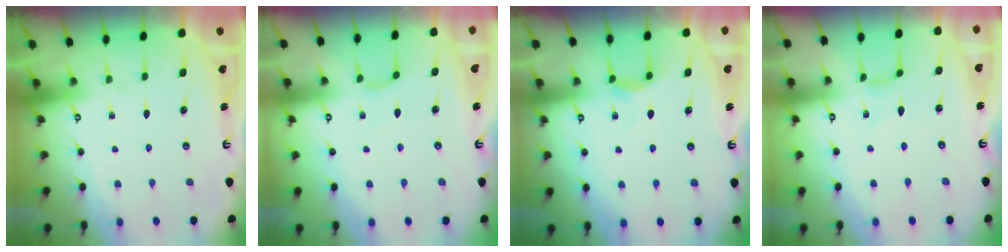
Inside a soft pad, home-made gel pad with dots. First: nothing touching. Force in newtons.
{"total": 2.7, "press": 2.7, "slide": 0.6}
{"total": 5.6, "press": 5.5, "slide": 0.7}
{"total": 0.0}